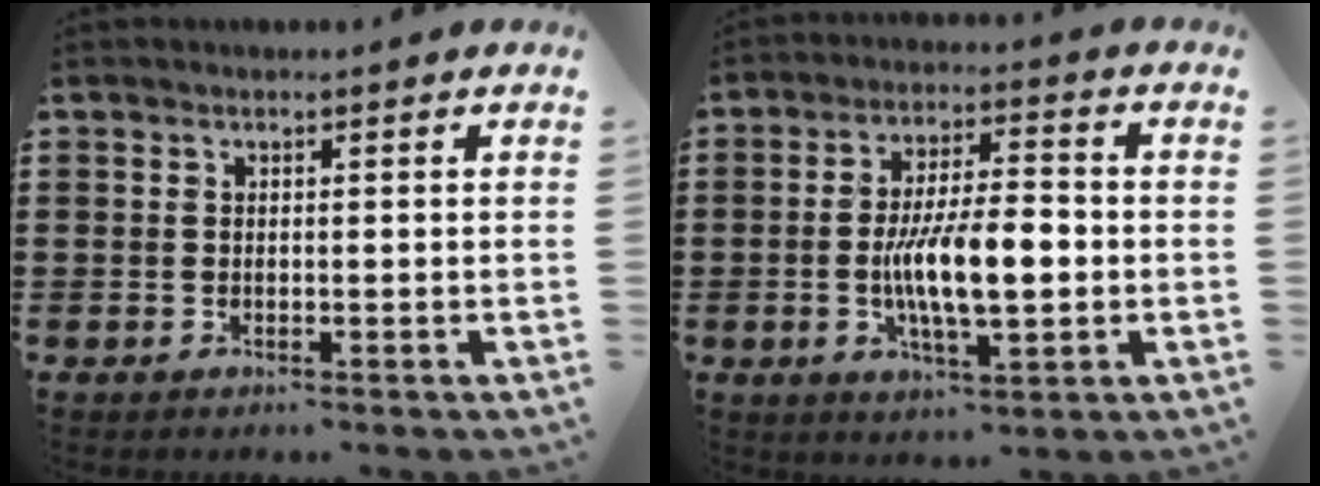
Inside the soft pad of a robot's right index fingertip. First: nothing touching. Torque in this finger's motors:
{"motor_torque": [2.14, 0.00, 0.97, 0.17]}